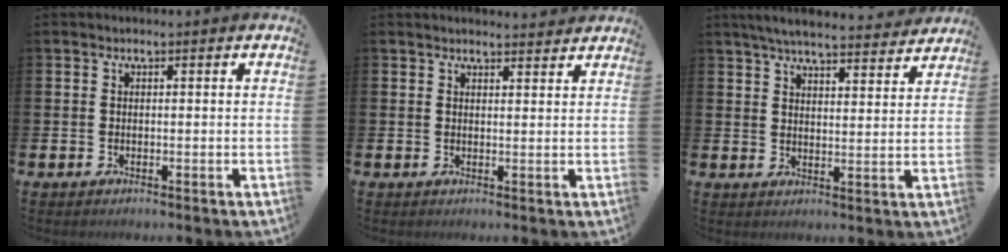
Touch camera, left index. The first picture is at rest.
{"total": 2.0, "force": [2.0, 0.2, 0.0], "torque": [0.006, -0.013, 0.035]}
{"total": 5.7, "force": [5.5, 0.6, 1.5], "torque": [-0.036, -0.035, 0.095]}